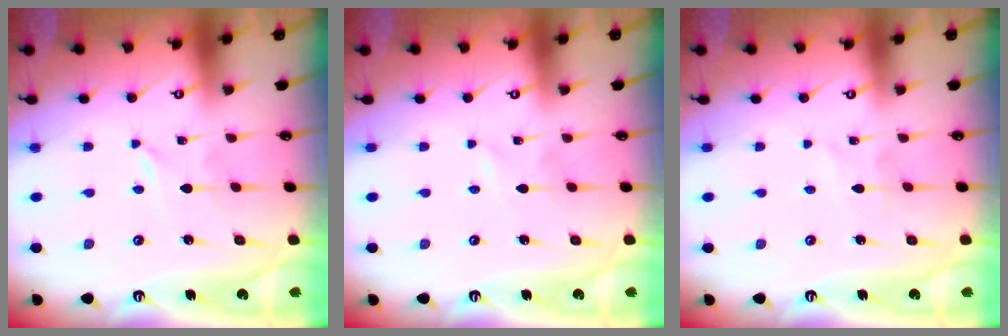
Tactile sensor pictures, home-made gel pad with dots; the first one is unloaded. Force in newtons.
{"total": 0.0}
{"total": 1.8, "press": 1.7, "slide": 0.2}